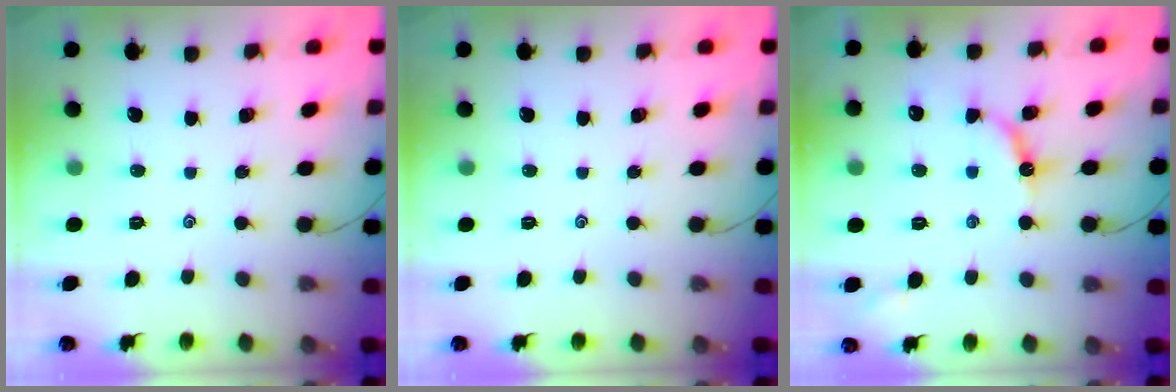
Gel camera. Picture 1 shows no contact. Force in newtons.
{"total": 0.0}
{"total": 8.4, "press": 8.3, "slide": 0.6}